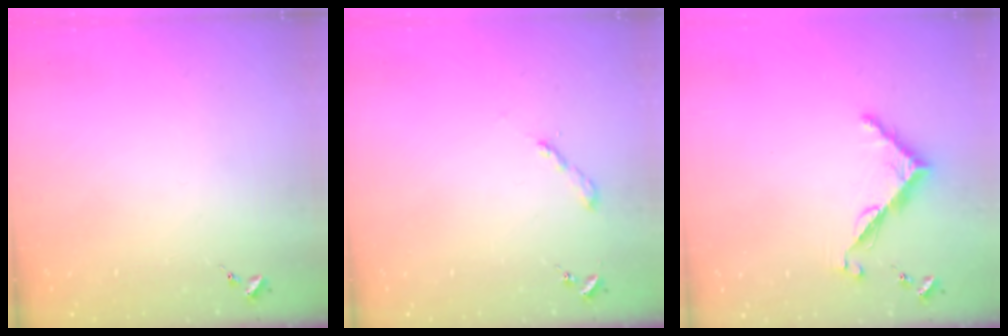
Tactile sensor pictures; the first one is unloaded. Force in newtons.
{"total": 2.0, "press": 2.0, "slide": 0.2}
{"total": 7.2, "press": 7.2, "slide": 0.3}